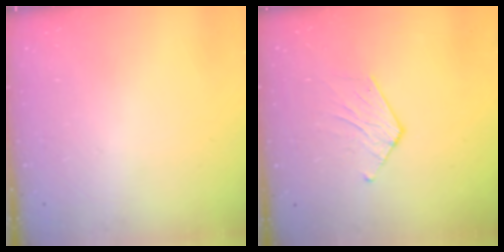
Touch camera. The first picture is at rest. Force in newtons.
{"total": 5.6, "press": 5.6, "slide": 0.5}